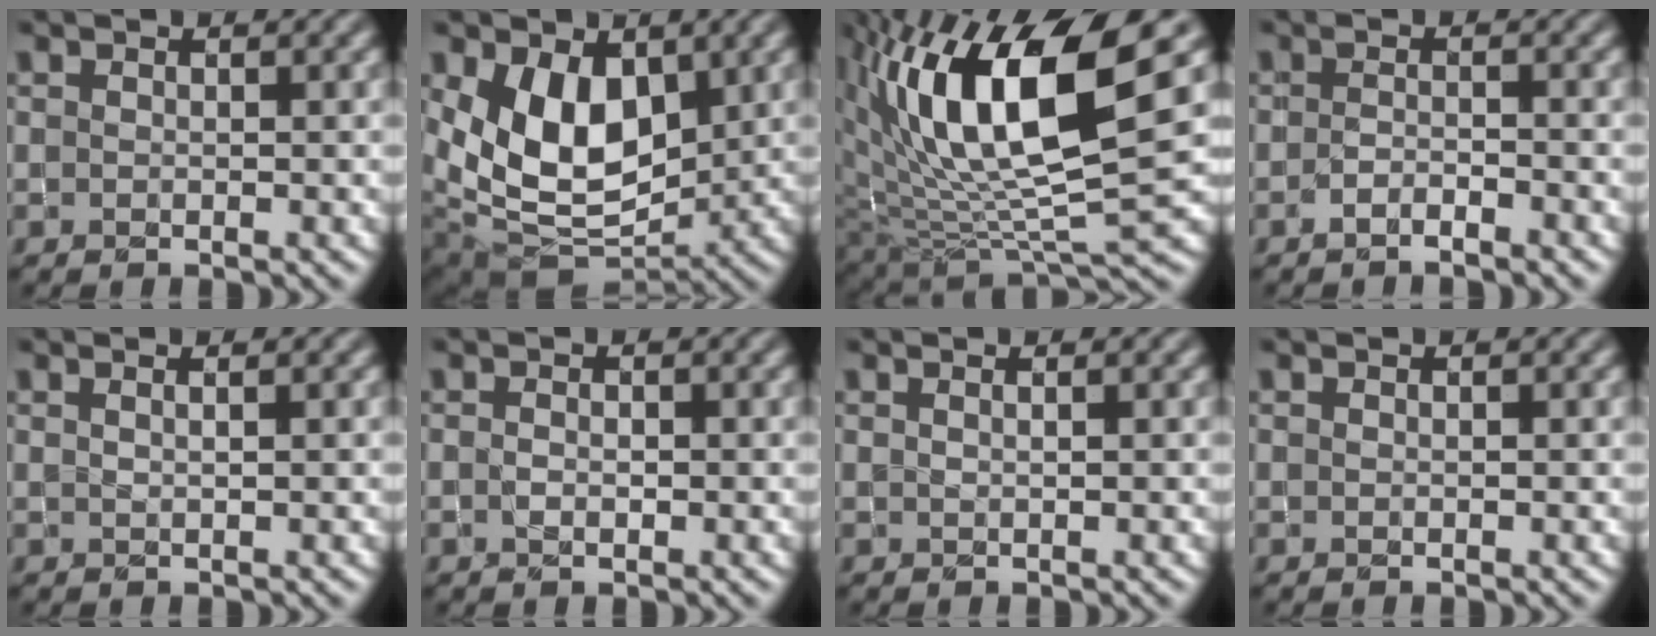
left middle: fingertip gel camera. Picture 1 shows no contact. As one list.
[{"total": 8.5, "force": [1.7, 5.5, 6.2], "torque": [-0.120, -0.022, 0.034]}, {"total": 13.4, "force": [4.4, 4.4, 11.8], "torque": [-0.222, 0.004, 0.084]}, {"total": 1.4, "force": [-1.3, 0.2, 0.6], "torque": [-0.015, -0.002, -0.025]}, {"total": 1.1, "force": [0.7, 0.5, 0.7], "torque": [-0.002, -0.001, -0.001]}, {"total": 0.6, "force": [-0.2, 0.4, 0.4], "torque": [-0.012, -0.002, -0.003]}, {"total": 0.7, "force": [0.4, 0.4, 0.5], "torque": [-0.004, -0.002, 0.001]}, {"total": 0.0}]